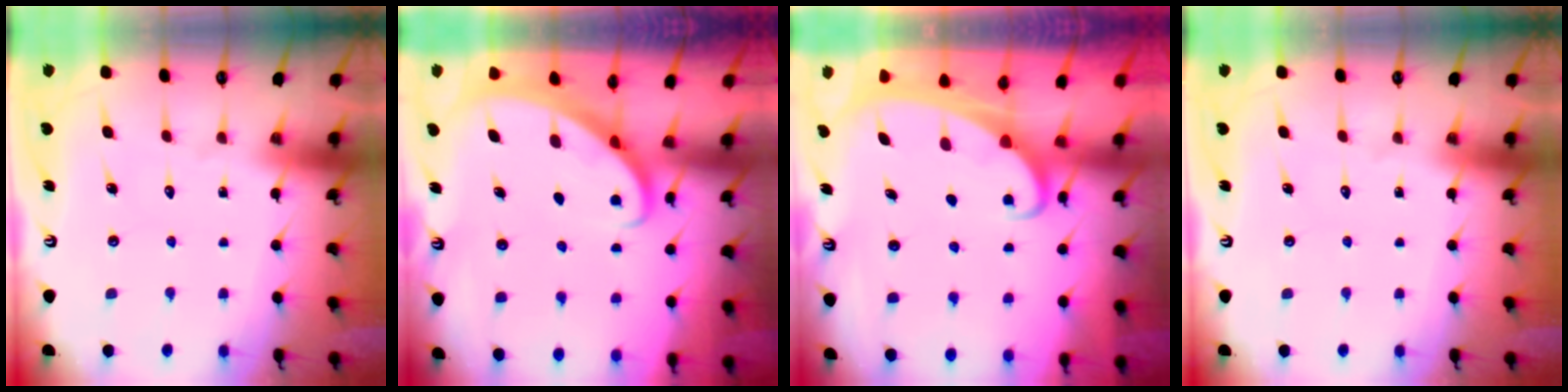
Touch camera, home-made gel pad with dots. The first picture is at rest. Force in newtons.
{"total": 2.7, "press": 2.7, "slide": 0.2}
{"total": 2.2, "press": 2.2, "slide": 0.3}
{"total": 0.0}